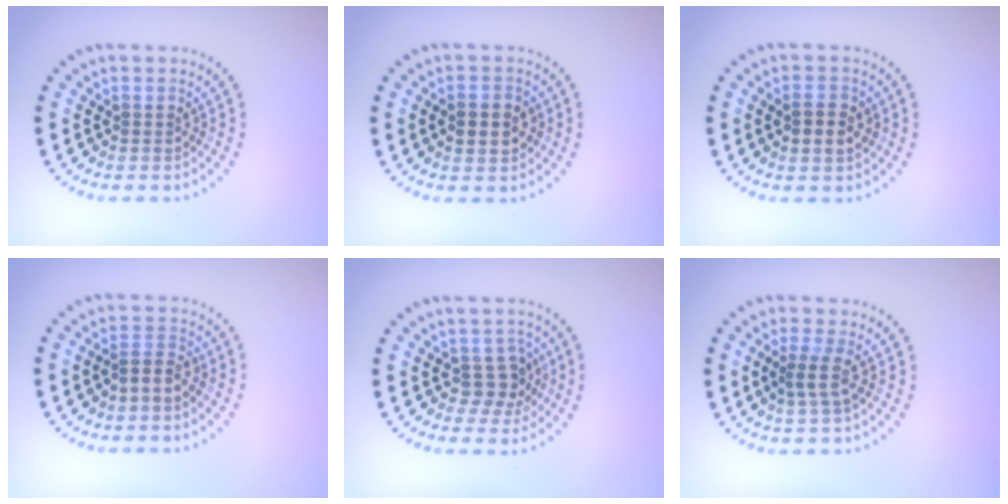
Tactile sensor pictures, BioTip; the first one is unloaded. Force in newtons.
{"total": 2.6, "press": 2.6, "slide": 0.2}
{"total": 2.5, "press": 2.5, "slide": 0.3}
{"total": 1.7, "press": 1.5, "slide": 0.8}
{"total": 2.6, "press": 2.0, "slide": 1.6}
{"total": 1.8, "press": 1.1, "slide": 1.4}